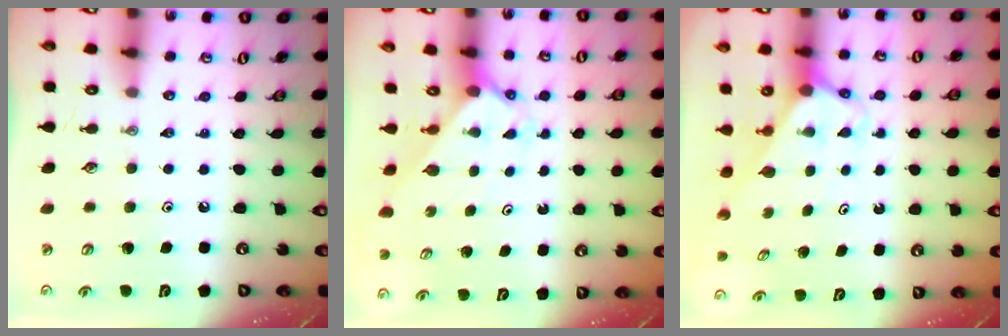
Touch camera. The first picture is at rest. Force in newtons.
{"total": 2.1, "press": 2.1, "slide": 0.2}
{"total": 2.7, "press": 2.7, "slide": 0.1}